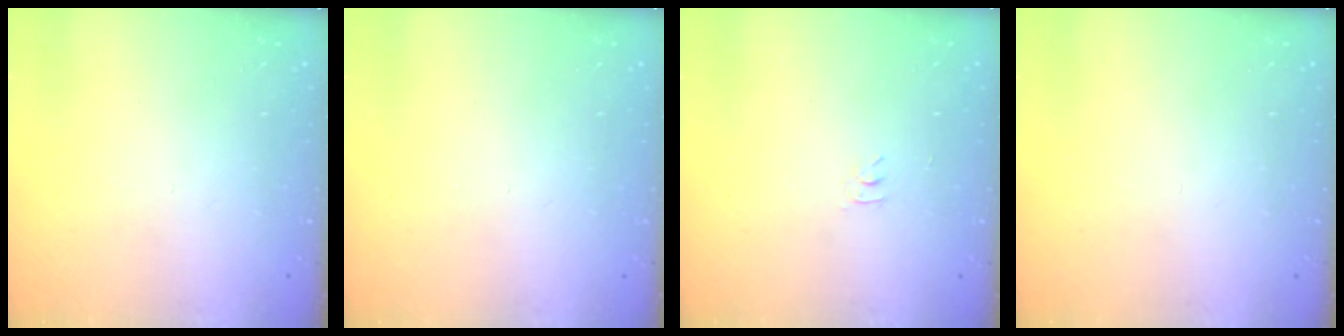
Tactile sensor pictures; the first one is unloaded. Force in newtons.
{"total": 1.8, "press": 1.8, "slide": 0.4}
{"total": 2.8, "press": 2.8, "slide": 0.4}
{"total": 0.0}